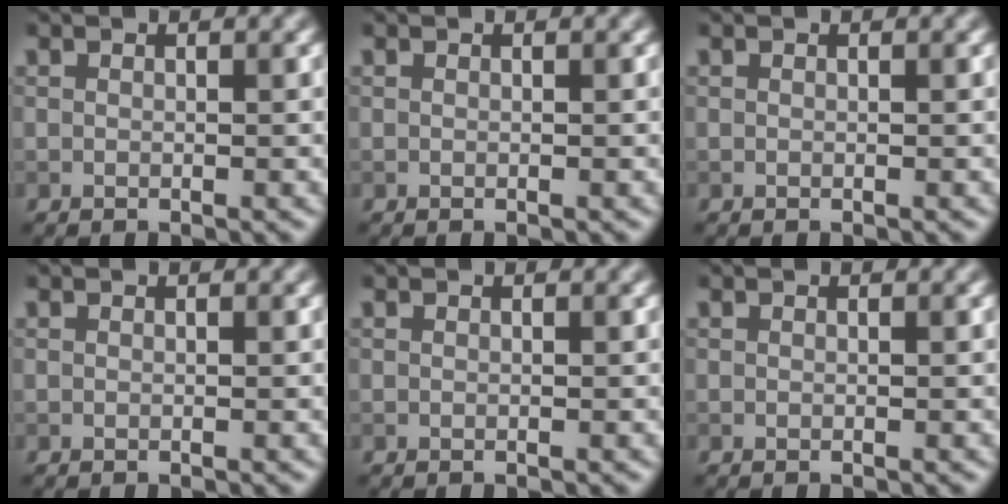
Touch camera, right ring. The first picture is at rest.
{"total": 0.0}
{"total": 0.0}
{"total": 0.0}
{"total": 0.0}
{"total": 0.0}